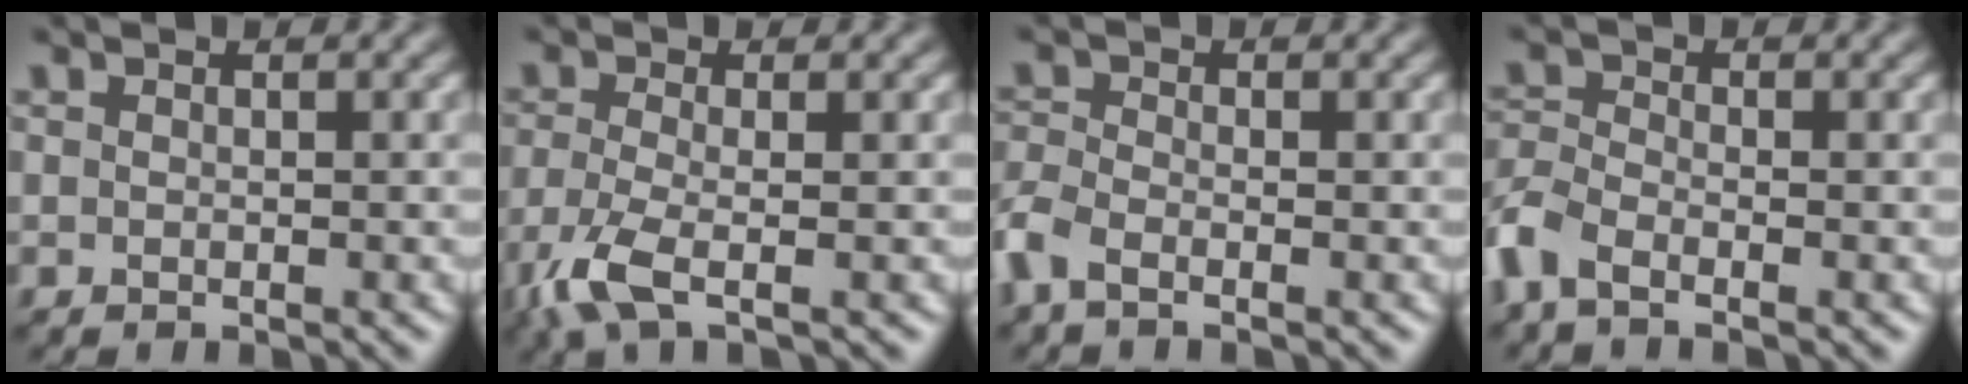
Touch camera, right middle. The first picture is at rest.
{"total": 4.3, "force": [-2.3, 1.2, 3.4], "torque": [-0.089, -0.015, -0.056]}
{"total": 2.9, "force": [-1.8, 1.3, 1.9], "torque": [-0.050, -0.005, -0.054]}
{"total": 3.9, "force": [-2.5, 1.8, 2.4], "torque": [-0.065, -0.007, -0.069]}